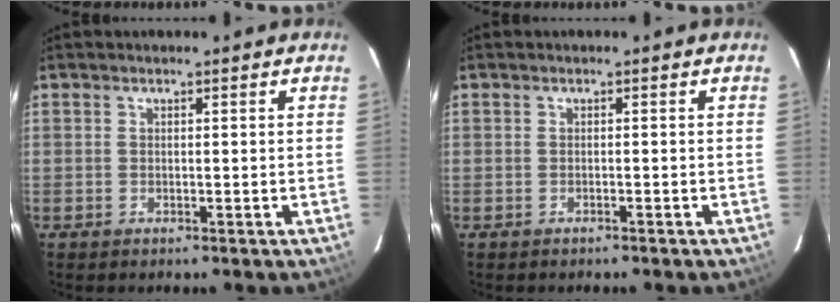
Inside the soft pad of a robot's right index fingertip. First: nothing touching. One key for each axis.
{"total": 0.8, "fx": -0.8, "fy": 0.1, "fz": 0.2, "tx": -0.006, "ty": 0.002, "tz": -0.011}